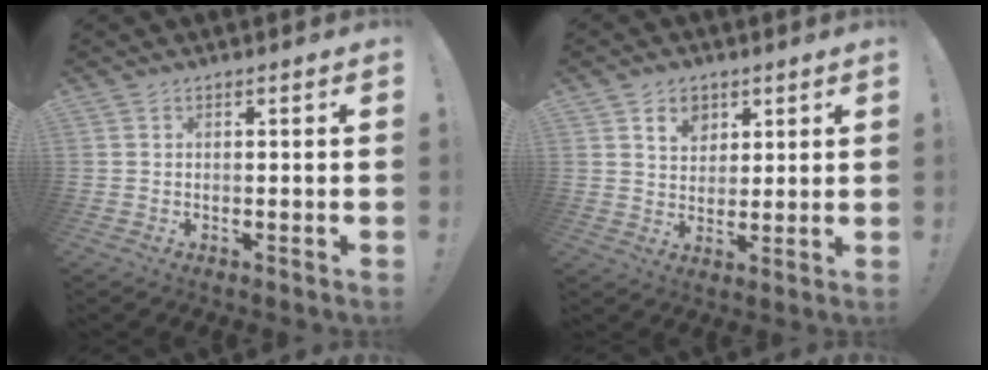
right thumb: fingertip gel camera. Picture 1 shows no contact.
{"total": 6.7, "force": [3.7, 5.2, 2.1], "torque": [-0.023, -0.019, 0.066]}